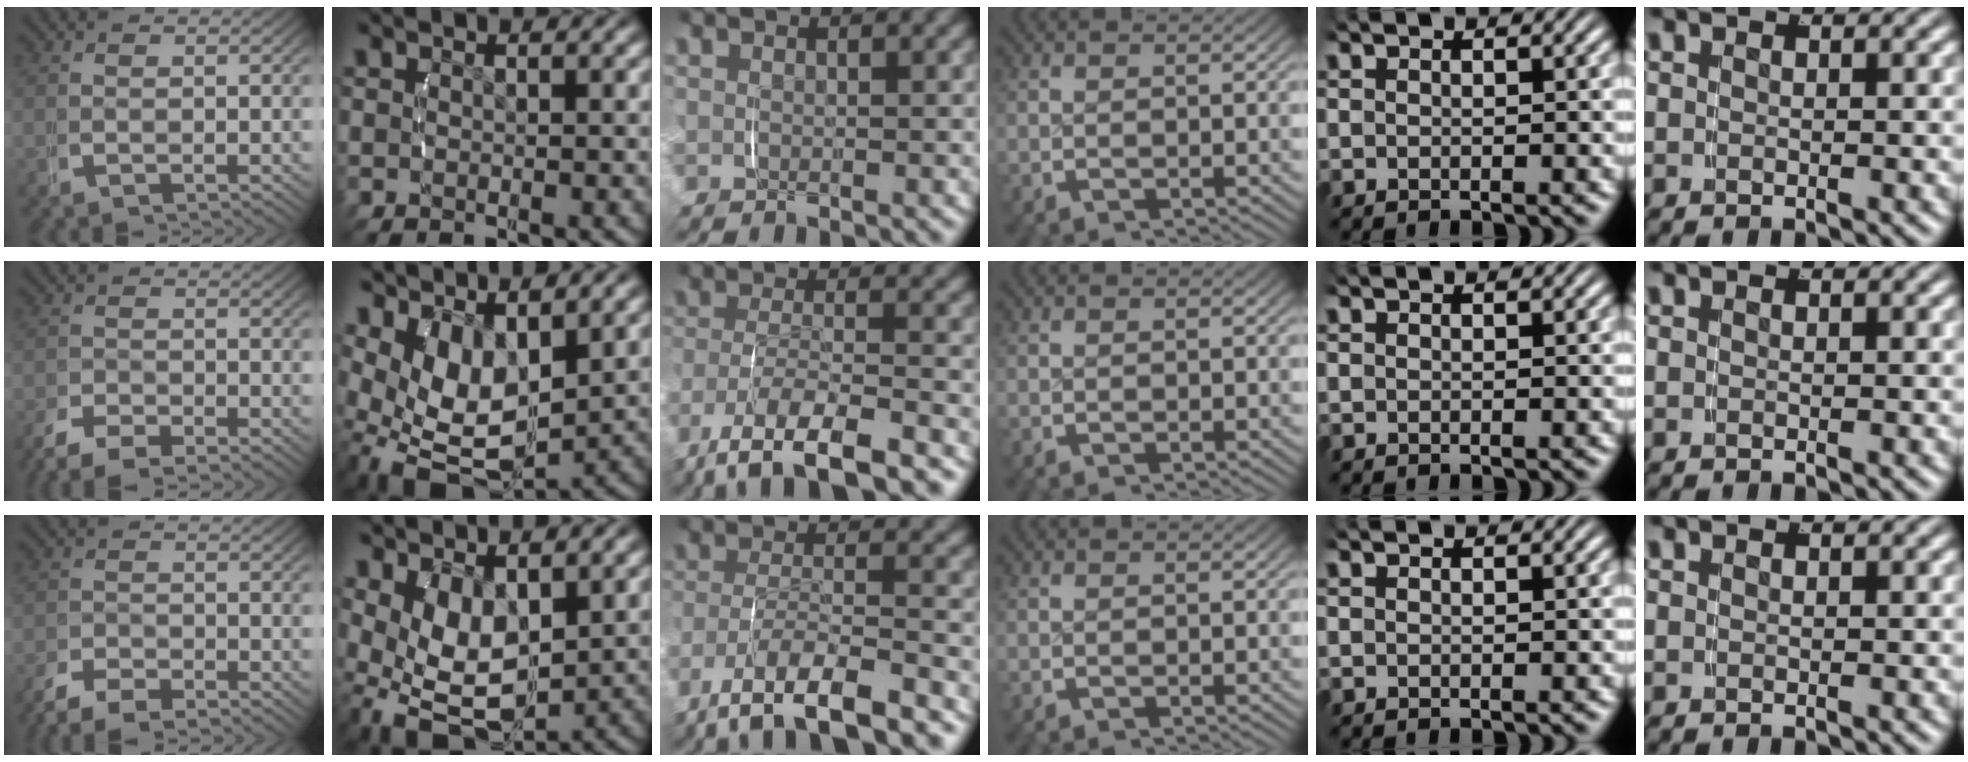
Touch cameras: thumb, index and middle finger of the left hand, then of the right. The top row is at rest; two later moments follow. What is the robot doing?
{"motion": "lift_and_place", "object": "toothpaste"}